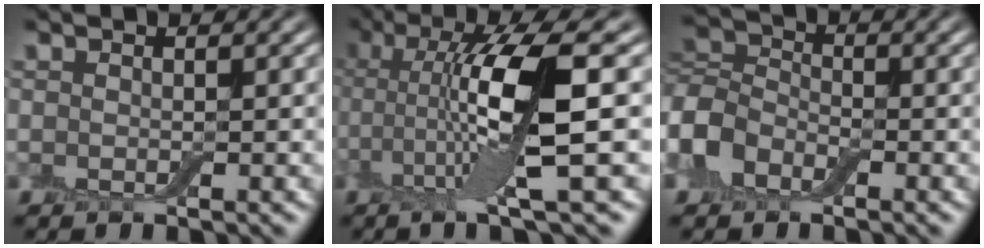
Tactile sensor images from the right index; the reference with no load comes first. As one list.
[{"total": 9.4, "force": [0.9, 2.0, 9.1], "torque": [-0.154, 0.003, 0.018]}, {"total": 4.2, "force": [-1.5, 3.4, 2.1], "torque": [-0.042, 0.011, -0.045]}]